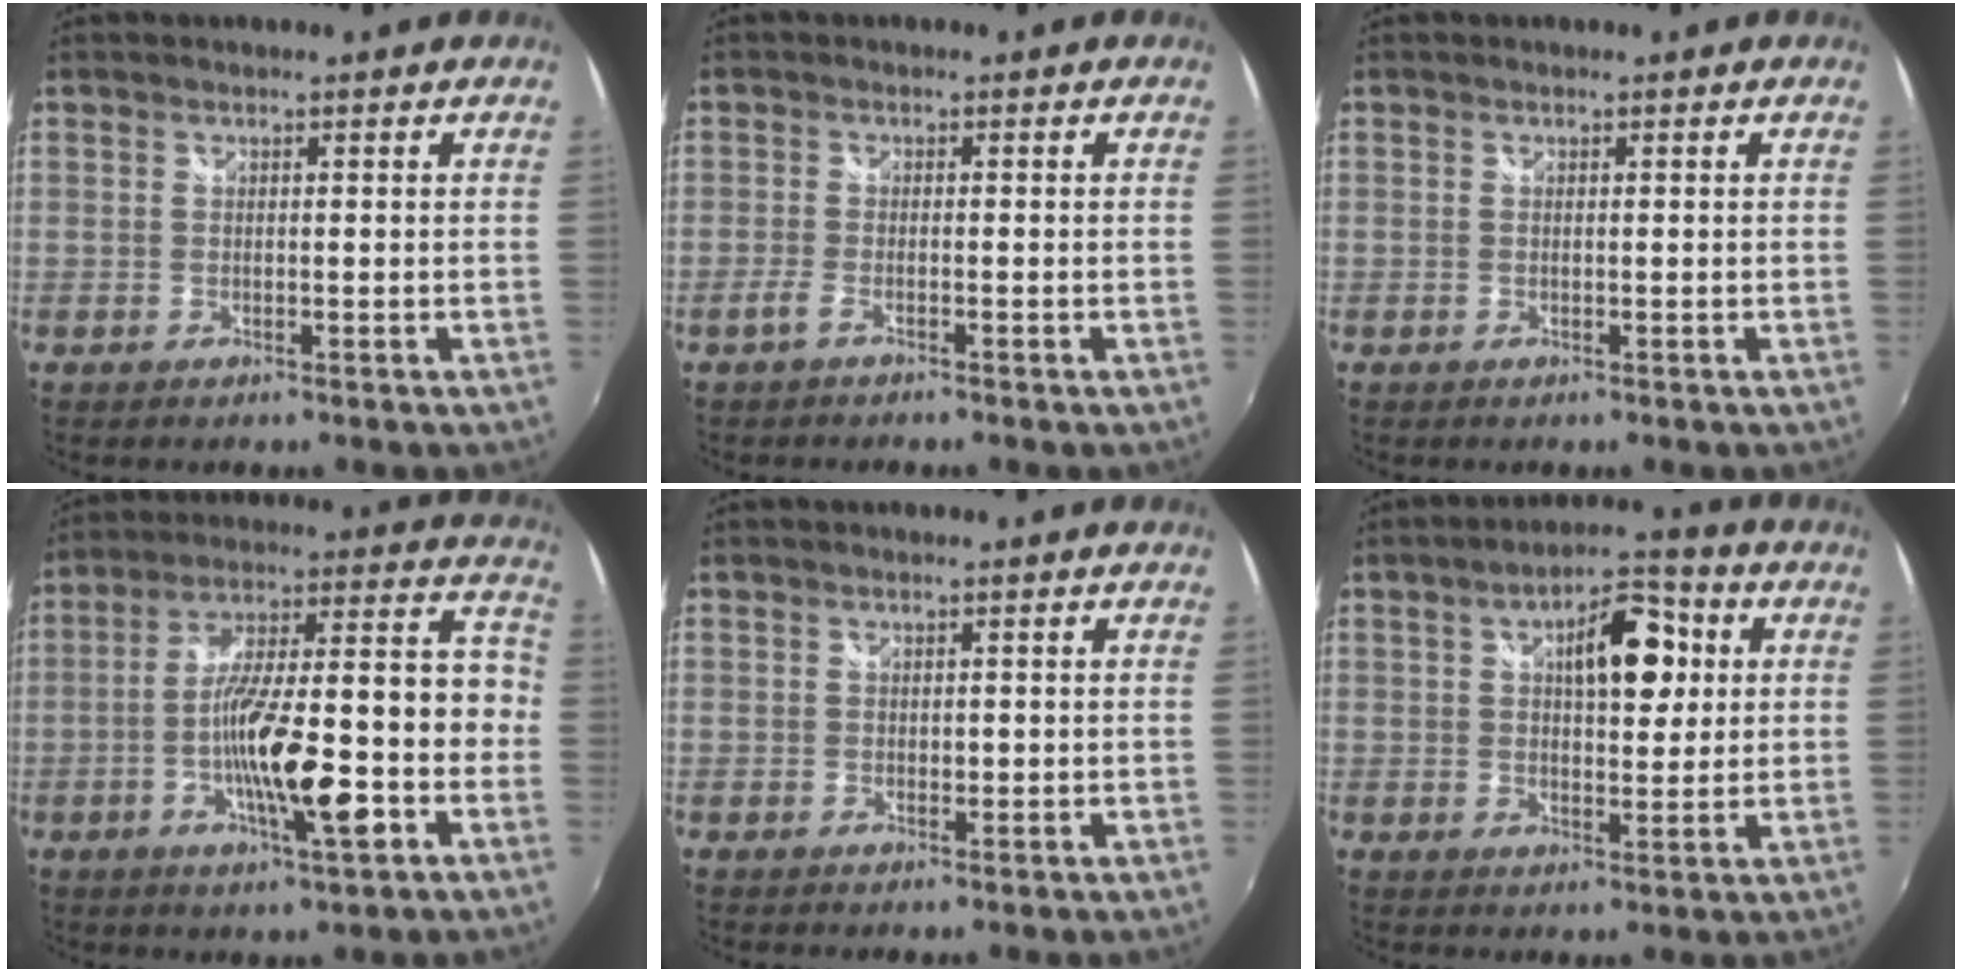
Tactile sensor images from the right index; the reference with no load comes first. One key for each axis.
{"total": 1.9, "fx": -1.5, "fy": 0.3, "fz": 1.2, "tx": -0.033, "ty": -0.001, "tz": -0.033}
{"total": 0.0}
{"total": 18.7, "fx": -6.6, "fy": 3.5, "fz": 17.2, "tx": -0.280, "ty": 0.005, "tz": -0.108}
{"total": 0.7, "fx": 0.0, "fy": 0.6, "fz": 0.4, "tx": -0.003, "ty": 0.000, "tz": 0.001}
{"total": 10.6, "fx": 2.9, "fy": 4.7, "fz": 9.0, "tx": -0.134, "ty": 0.026, "tz": 0.044}